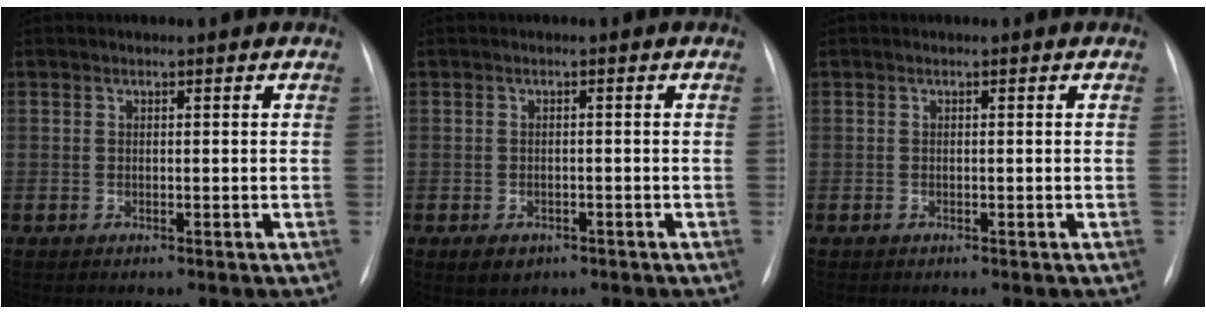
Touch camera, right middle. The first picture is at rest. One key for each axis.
{"total": 3.1, "fx": -1.7, "fy": 2.1, "fz": 1.5, "tx": -0.023, "ty": -0.001, "tz": -0.015}
{"total": 0.8, "fx": 0.7, "fy": 0.1, "fz": 0.0, "tx": -0.004, "ty": 0.001, "tz": 0.014}